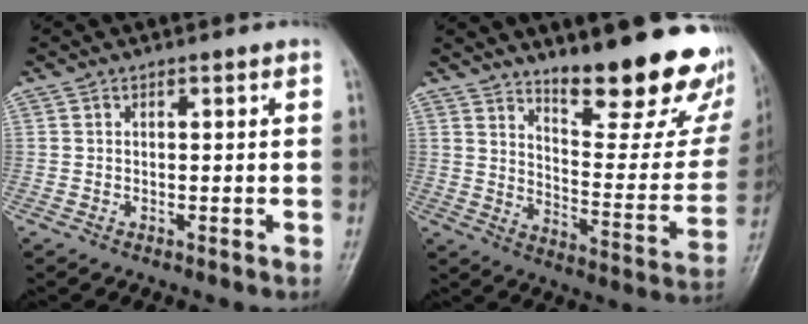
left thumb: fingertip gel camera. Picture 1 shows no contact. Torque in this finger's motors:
{"motor_torque": [0.77, 0.41, 1.02, -1.75, 0.08]}